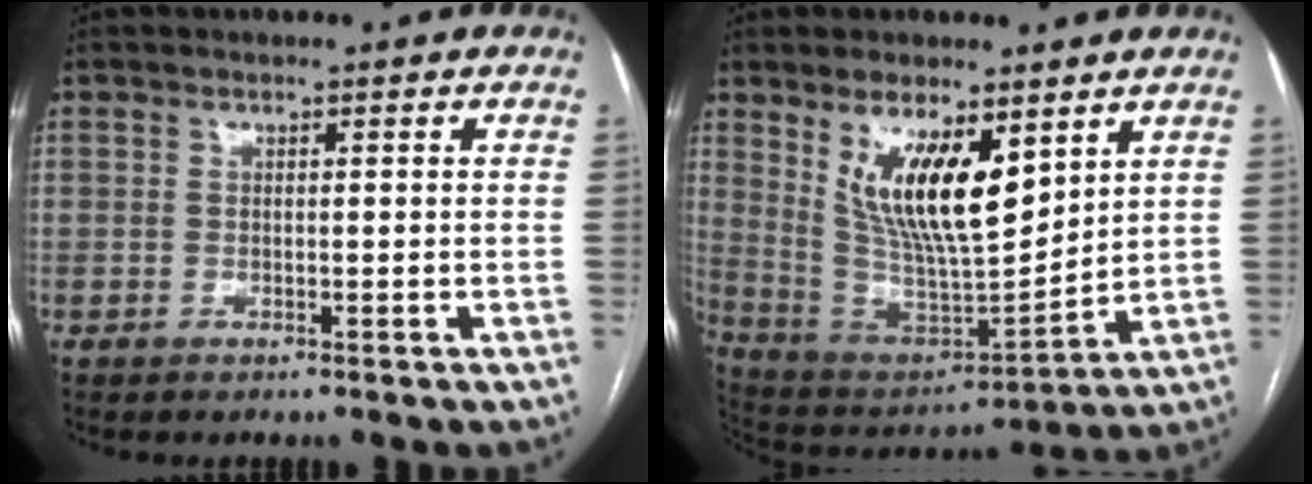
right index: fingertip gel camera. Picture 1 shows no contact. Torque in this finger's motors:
{"motor_torque": [0.61, 0.38, 0.70, 0.21]}